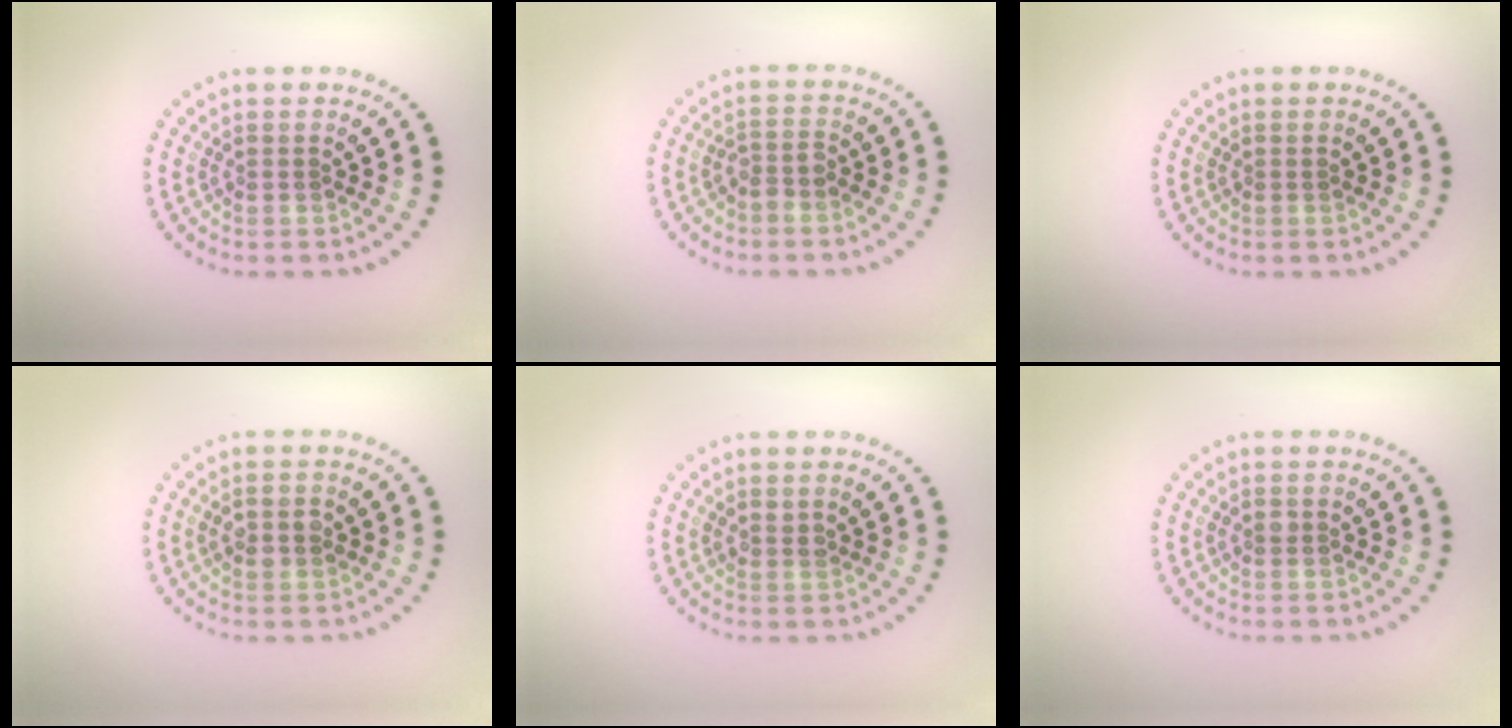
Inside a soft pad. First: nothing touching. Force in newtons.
{"total": 1.4, "press": 1.1, "slide": 0.9}
{"total": 0.0}
{"total": 2.0, "press": 2.0, "slide": 0.2}
{"total": 0.8, "press": 0.6, "slide": 0.4}
{"total": 0.8, "press": 0.8, "slide": 0.2}